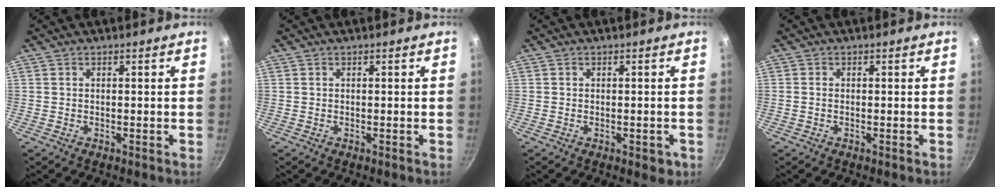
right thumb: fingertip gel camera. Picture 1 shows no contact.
{"total": 0.0}
{"total": 2.6, "force": [-1.0, 1.6, 1.8], "torque": [-0.014, 0.004, -0.011]}
{"total": 0.7, "force": [-0.2, 0.5, 0.4], "torque": [-0.008, 0.003, -0.004]}